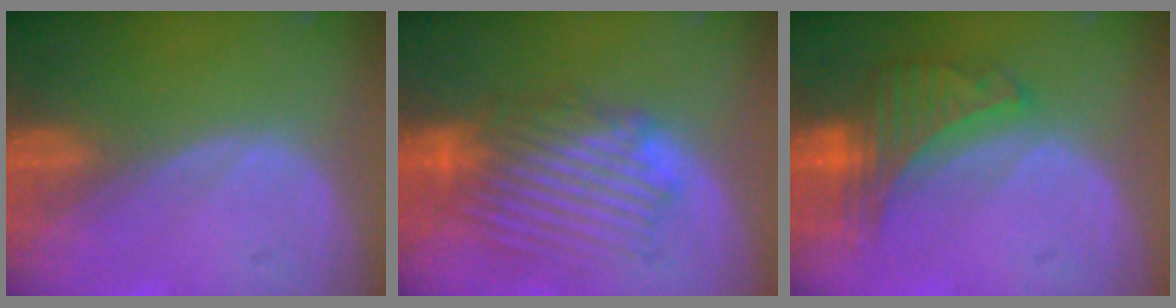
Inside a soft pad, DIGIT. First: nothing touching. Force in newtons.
{"total": 8.6, "press": 8.2, "slide": 2.6}
{"total": 6.5, "press": 6.0, "slide": 2.4}